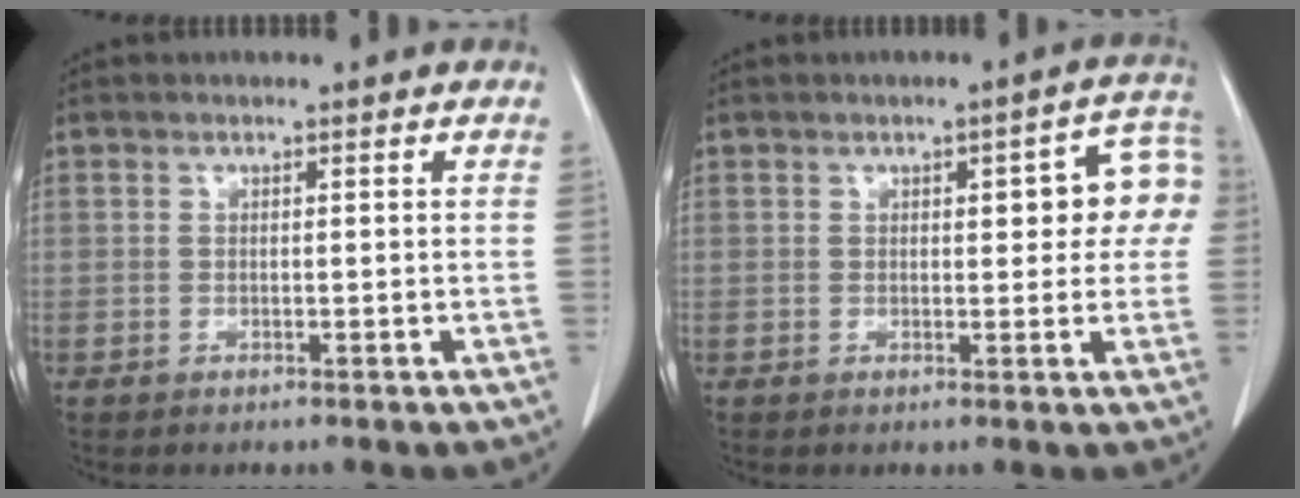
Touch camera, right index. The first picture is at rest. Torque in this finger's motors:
{"motor_torque": [0.17, 0.06, 0.10, 0.04]}